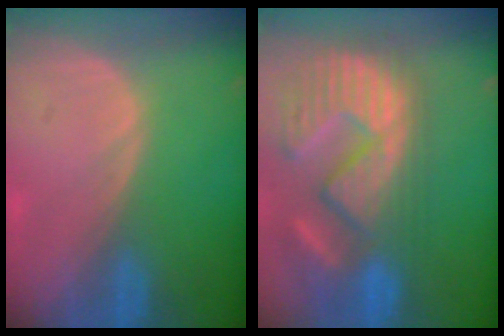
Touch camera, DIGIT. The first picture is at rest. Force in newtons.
{"total": 14.6, "press": 12.4, "slide": 7.8}